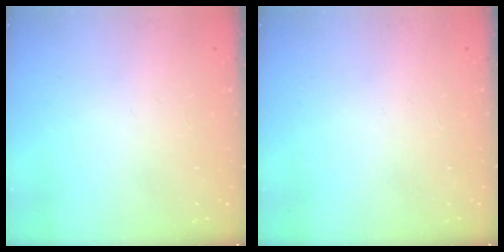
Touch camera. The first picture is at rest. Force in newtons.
{"total": 0.0}